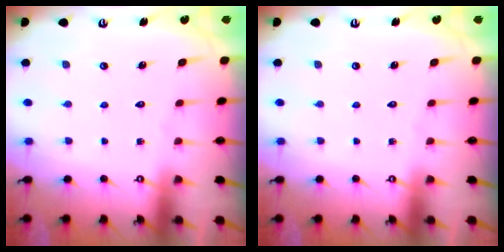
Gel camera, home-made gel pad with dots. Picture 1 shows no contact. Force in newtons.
{"total": 0.0}